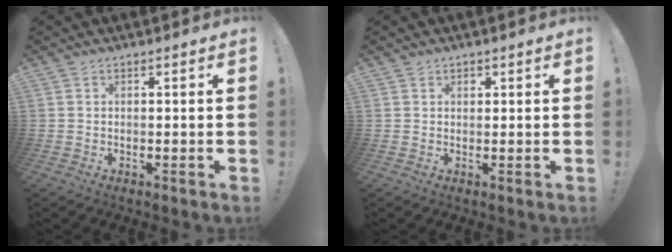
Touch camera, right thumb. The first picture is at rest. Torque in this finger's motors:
{"motor_torque": [-0.01, 0.19, 0.07, -0.13, 0.00]}